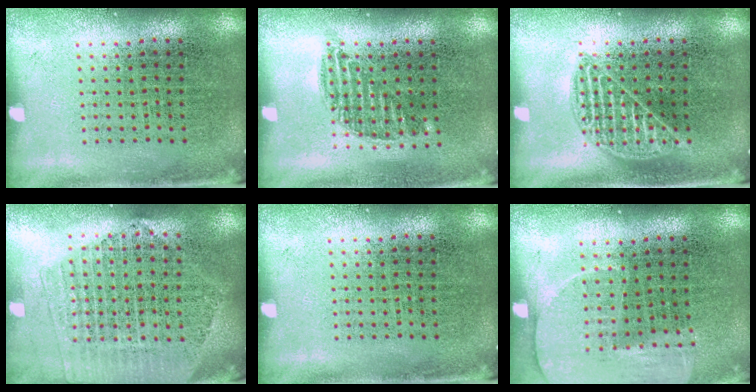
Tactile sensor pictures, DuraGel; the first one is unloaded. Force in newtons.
{"total": 0.9, "press": 0.8, "slide": 0.4}
{"total": 1.7, "press": 1.7, "slide": 0.1}
{"total": 2.1, "press": 1.9, "slide": 0.8}
{"total": 0.0}
{"total": 1.3, "press": 1.2, "slide": 0.4}